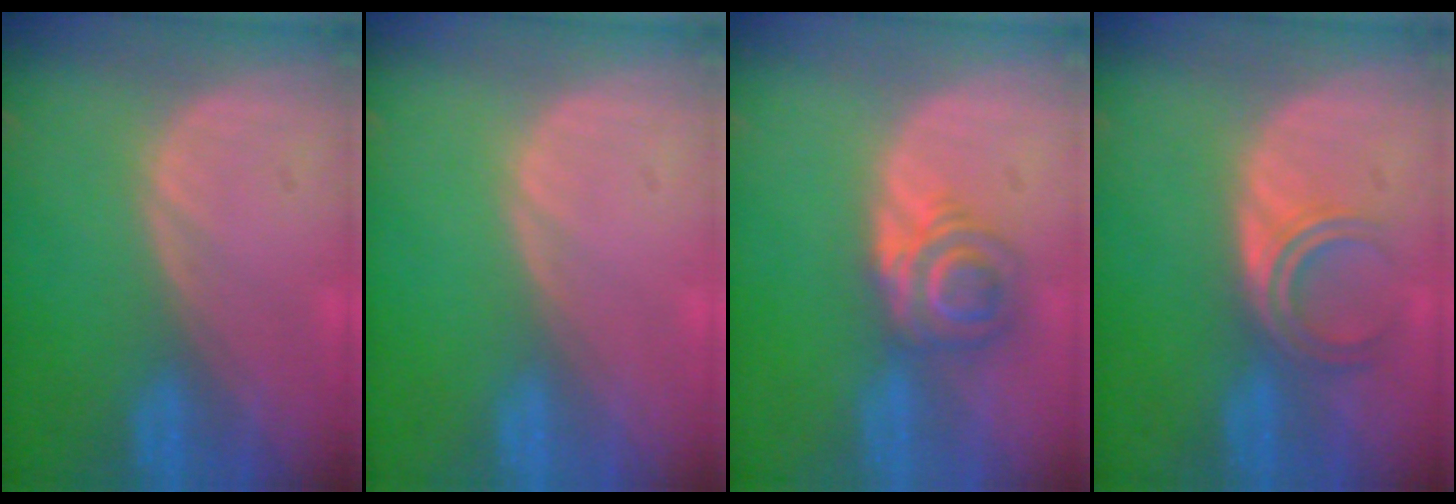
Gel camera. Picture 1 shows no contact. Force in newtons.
{"total": 0.0}
{"total": 6.3, "press": 5.4, "slide": 3.2}
{"total": 4.8, "press": 4.0, "slide": 2.6}